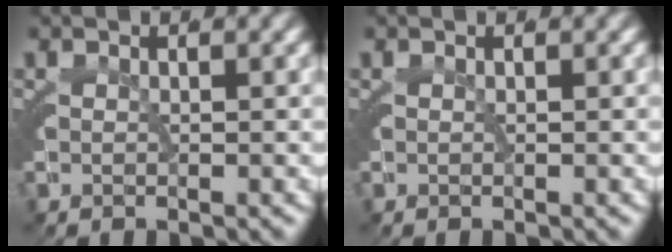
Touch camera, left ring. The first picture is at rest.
{"total": 0.0}